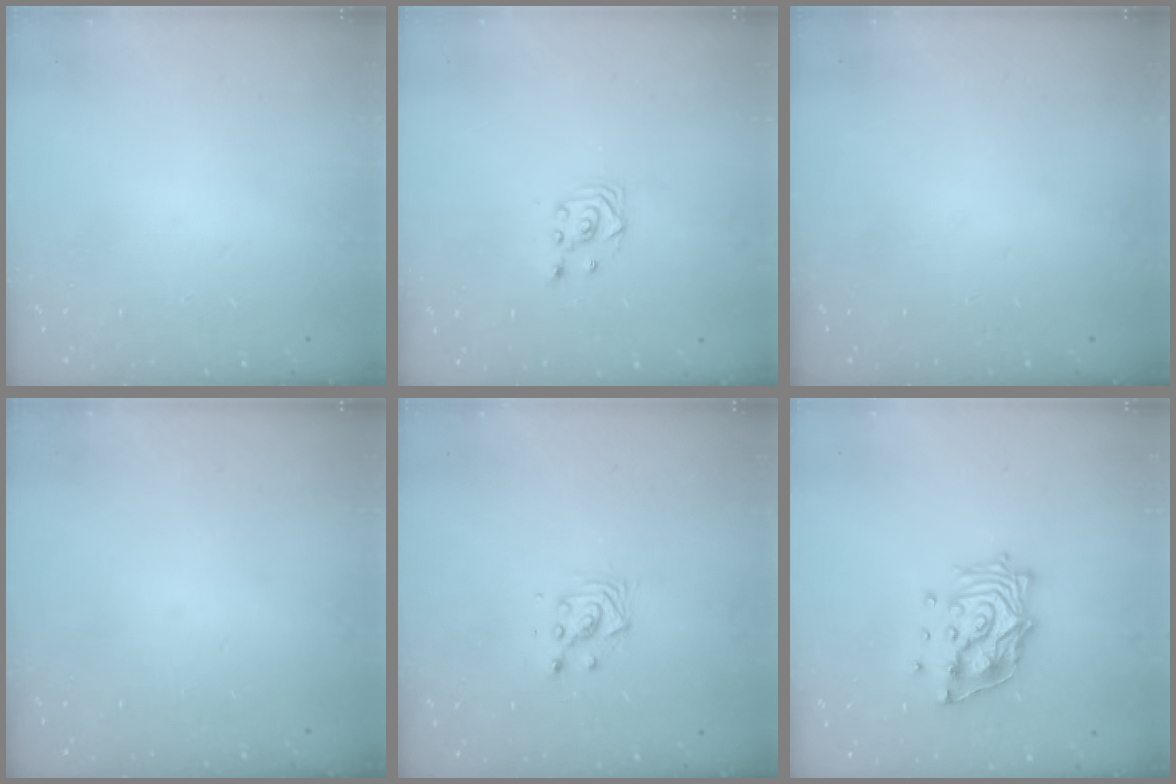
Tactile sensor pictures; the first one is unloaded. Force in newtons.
{"total": 3.4, "press": 3.4, "slide": 0.5}
{"total": 0.0}
{"total": 0.0}
{"total": 3.7, "press": 3.7, "slide": 0.3}
{"total": 15.1, "press": 15.0, "slide": 1.8}